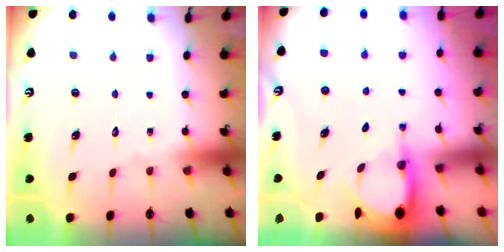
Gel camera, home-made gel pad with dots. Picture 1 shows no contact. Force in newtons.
{"total": 3.4, "press": 3.4, "slide": 0.2}